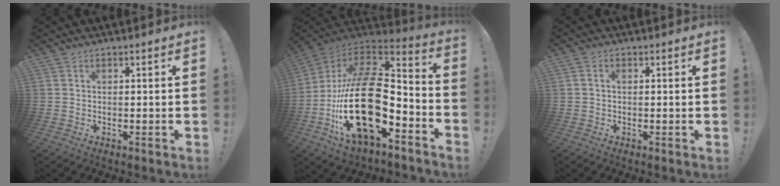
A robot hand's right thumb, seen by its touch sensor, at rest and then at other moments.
{"total": 30.0, "force": [-5.6, 15.5, 25.0], "torque": [-0.473, 0.021, -0.083]}
{"total": 1.1, "force": [0.0, 0.8, 0.8], "torque": [-0.017, 0.005, 0.000]}